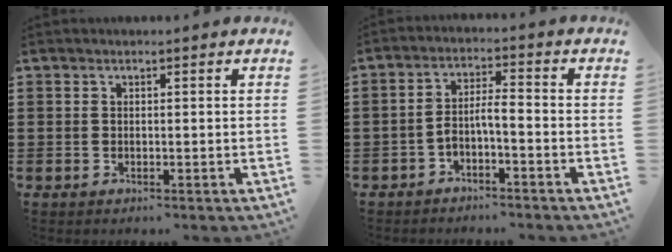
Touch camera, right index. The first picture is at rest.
{"total": 3.8, "force": [-2.5, 0.8, 2.8], "torque": [-0.069, 0.002, -0.055]}